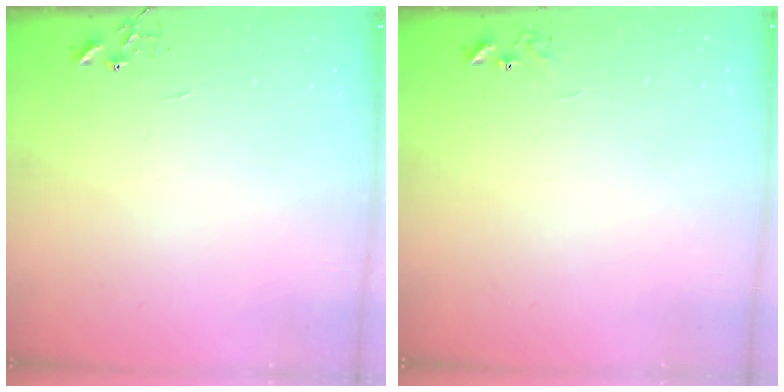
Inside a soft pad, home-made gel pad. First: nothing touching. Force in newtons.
{"total": 5.9, "press": 5.9, "slide": 0.5}